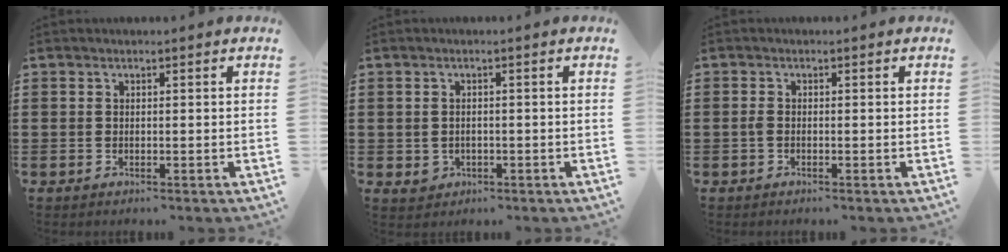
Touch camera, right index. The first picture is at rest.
{"total": 1.9, "force": [-0.2, 1.7, 0.9], "torque": [-0.023, 0.004, -0.007]}
{"total": 0.9, "force": [-0.2, 0.4, 0.8], "torque": [-0.023, -0.002, -0.008]}